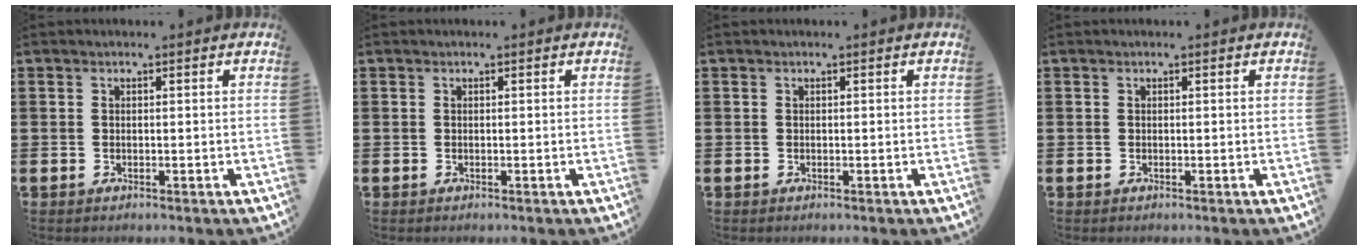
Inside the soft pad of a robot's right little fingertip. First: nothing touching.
{"total": 0.0}
{"total": 0.0}
{"total": 0.0}